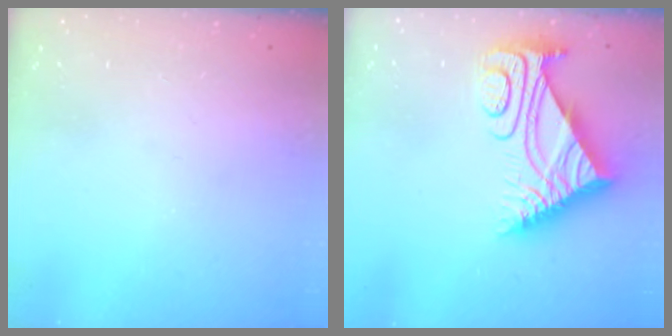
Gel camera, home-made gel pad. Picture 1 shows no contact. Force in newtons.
{"total": 8.7, "press": 8.7, "slide": 0.5}